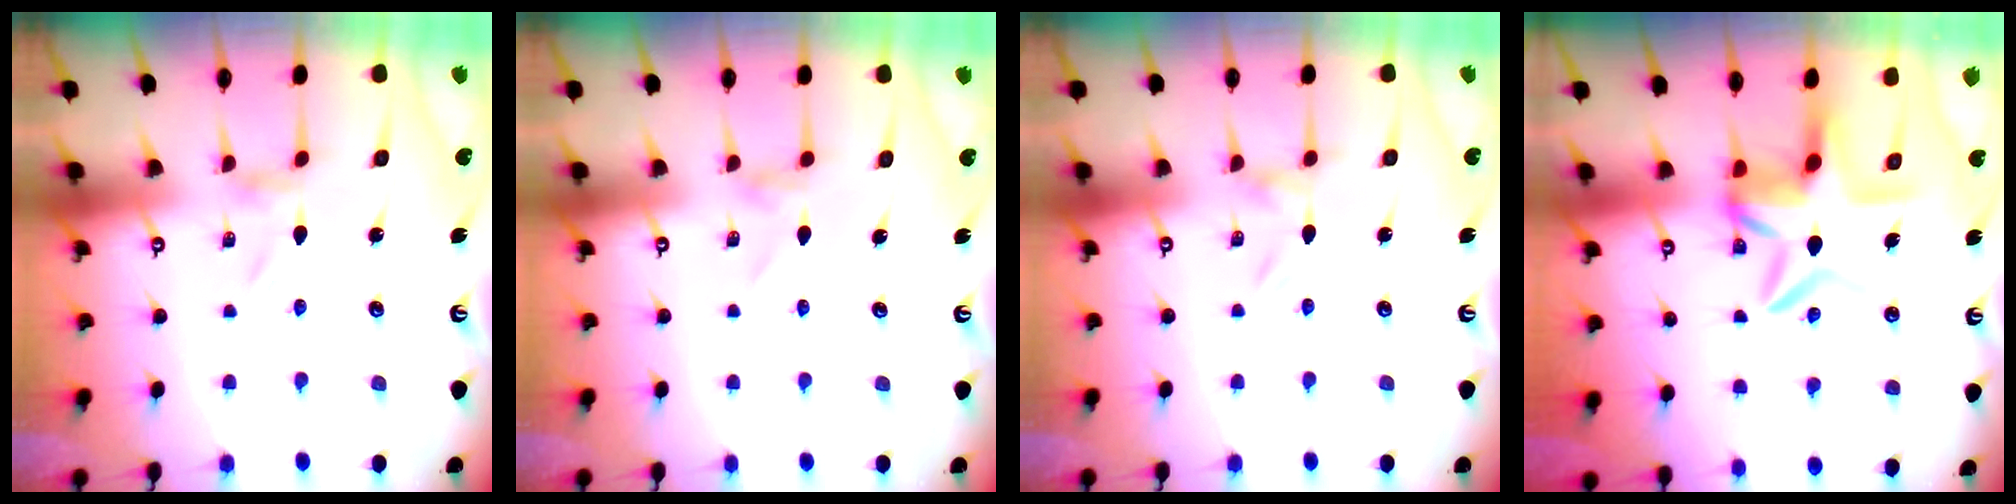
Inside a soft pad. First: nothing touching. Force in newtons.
{"total": 0.0}
{"total": 0.0}
{"total": 10.3, "press": 10.2, "slide": 1.4}